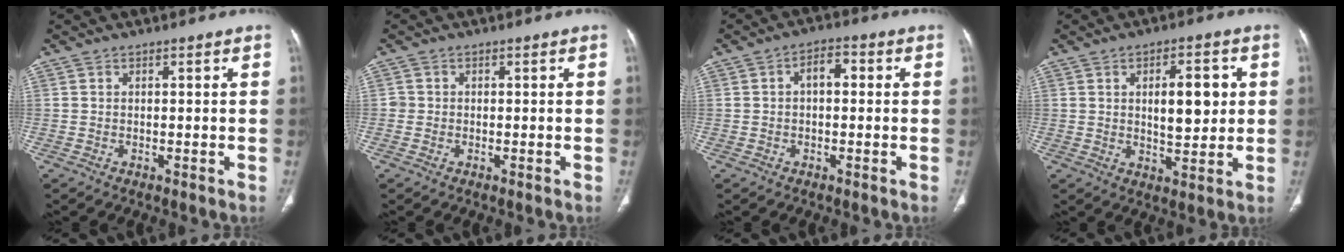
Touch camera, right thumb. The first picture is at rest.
{"total": 0.9, "force": [-0.1, 0.9, 0.1], "torque": [0.005, 0.005, -0.002]}
{"total": 4.1, "force": [0.4, 2.4, 3.4], "torque": [-0.046, 0.015, 0.001]}
{"total": 9.2, "force": [1.9, 4.1, 8.1], "torque": [-0.099, -0.007, 0.034]}